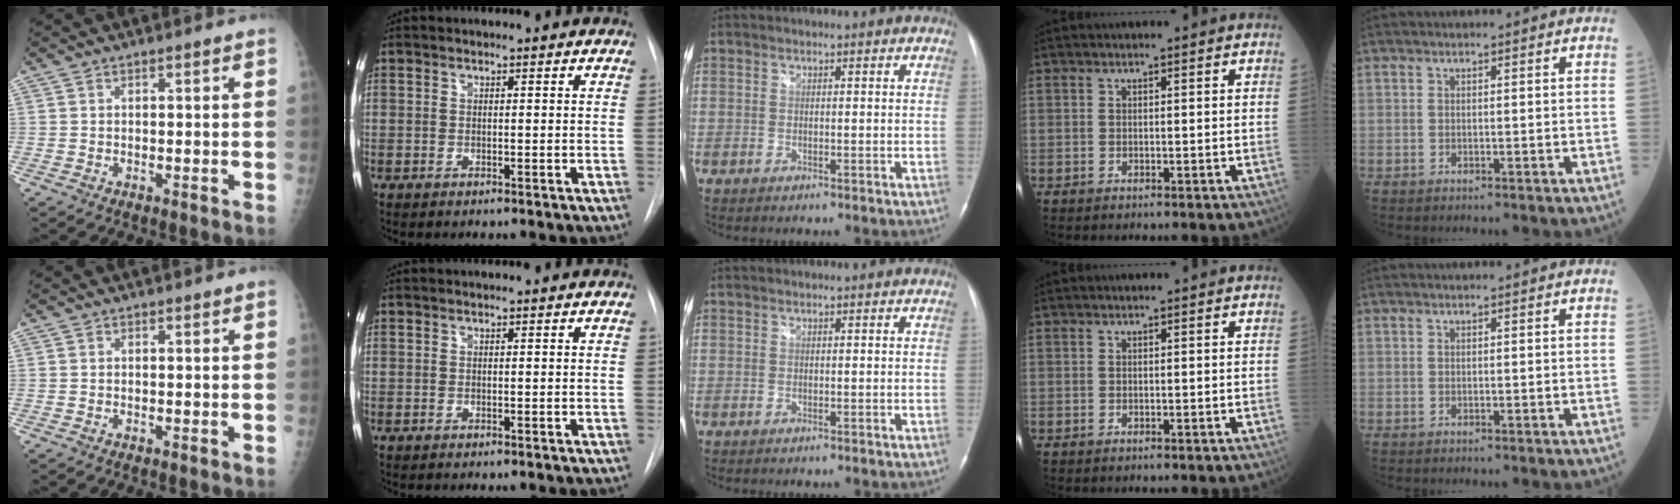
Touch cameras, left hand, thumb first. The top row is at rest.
{}